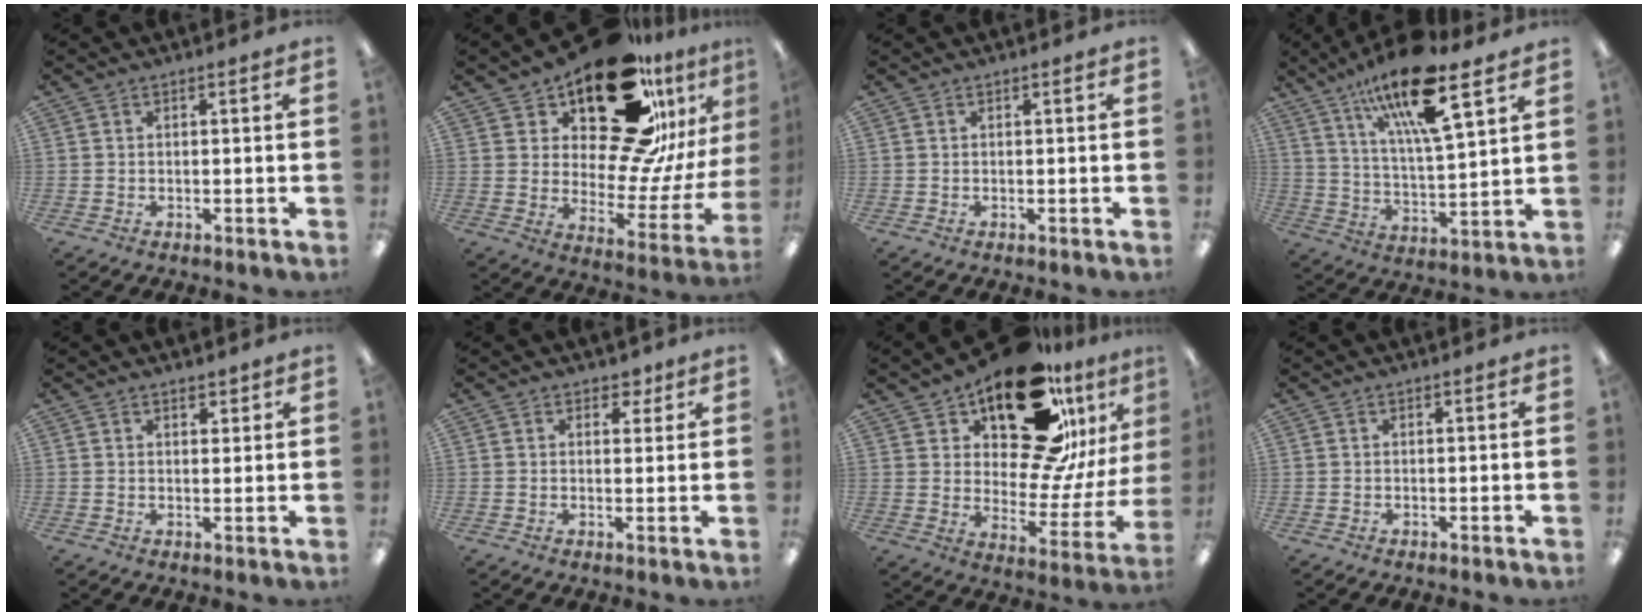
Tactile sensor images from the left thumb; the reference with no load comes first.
{"total": 26.9, "force": [18.5, 11.2, 16.0], "torque": [-0.222, -0.131, 0.314]}
{"total": 0.0}
{"total": 18.2, "force": [11.9, 4.7, 12.9], "torque": [-0.222, -0.059, 0.194]}
{"total": 2.2, "force": [1.7, 1.1, 0.9], "torque": [-0.003, -0.006, 0.028]}
{"total": 3.3, "force": [2.1, 2.2, 1.4], "torque": [0.003, -0.008, 0.033]}
{"total": 24.0, "force": [16.9, 9.6, 14.1], "torque": [-0.206, -0.118, 0.288]}
{"total": 0.0}